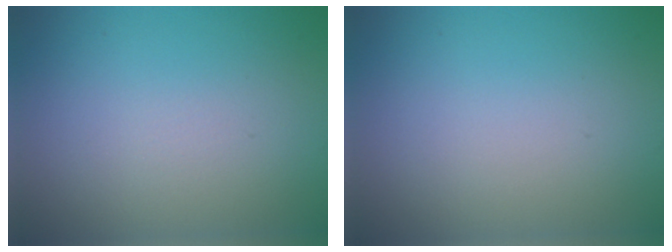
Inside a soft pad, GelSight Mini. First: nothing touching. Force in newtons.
{"total": 0.0}